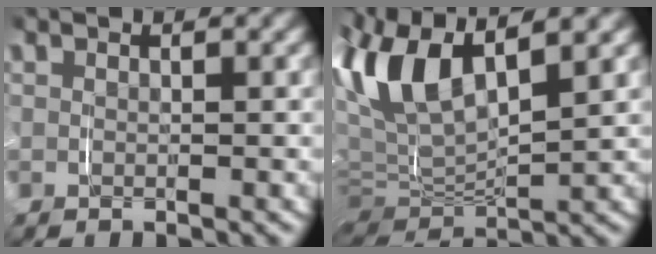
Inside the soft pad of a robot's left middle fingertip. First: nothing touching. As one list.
[{"total": 9.6, "force": [2.4, 6.1, 7.0], "torque": [-0.178, -0.003, 0.041]}]